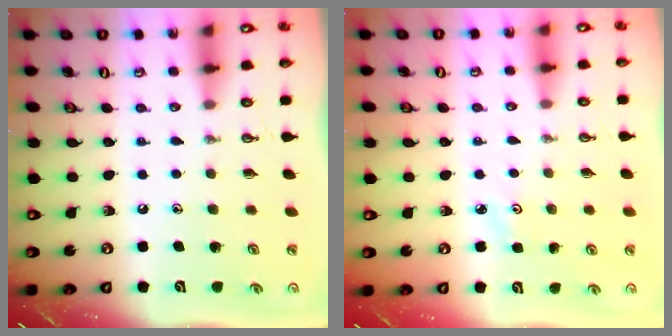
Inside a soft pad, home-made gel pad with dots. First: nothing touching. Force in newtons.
{"total": 2.1, "press": 2.1, "slide": 0.3}